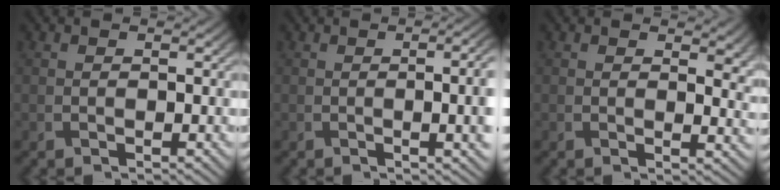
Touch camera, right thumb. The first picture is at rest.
{"total": 7.6, "force": [-0.3, 2.7, 7.1], "torque": [-0.073, 0.003, -0.004]}
{"total": 4.3, "force": [2.1, 2.1, 3.2], "torque": [-0.038, -0.007, 0.034]}